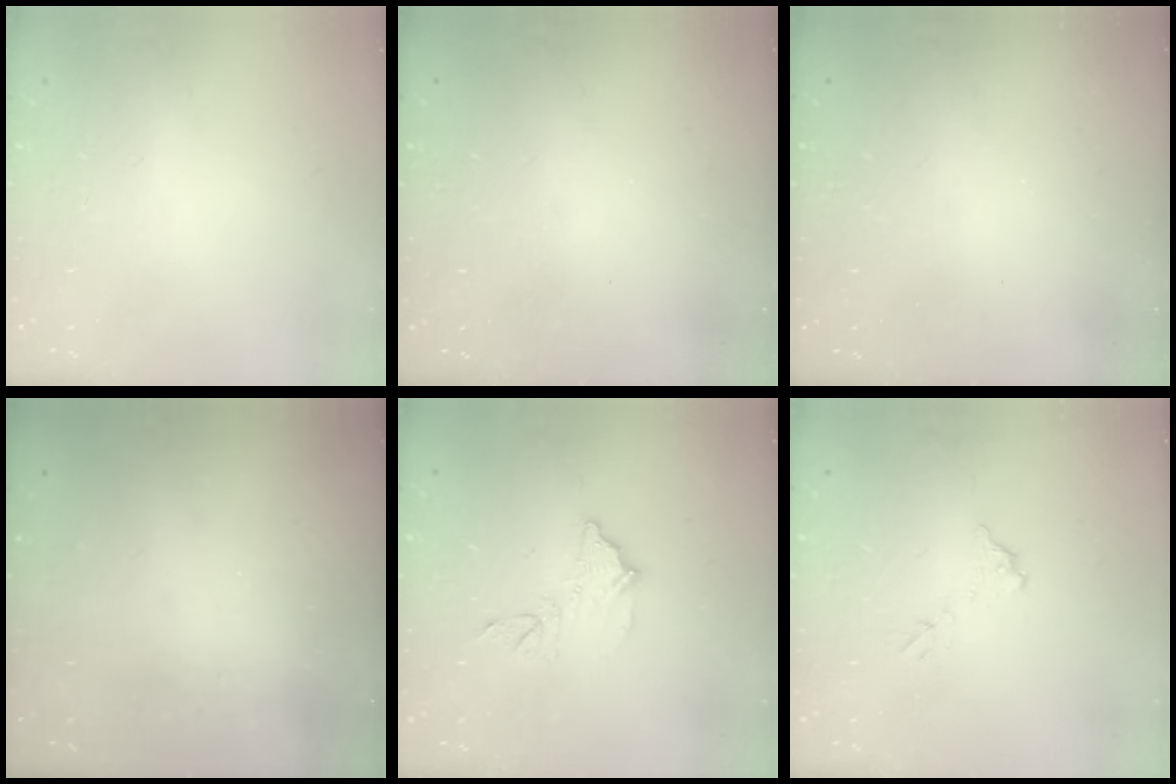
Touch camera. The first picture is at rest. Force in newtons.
{"total": 3.3, "press": 3.3, "slide": 0.1}
{"total": 3.1, "press": 3.1, "slide": 0.1}
{"total": 3.2, "press": 3.0, "slide": 1.1}
{"total": 10.0, "press": 10.0, "slide": 0.7}
{"total": 5.6, "press": 5.6, "slide": 0.3}